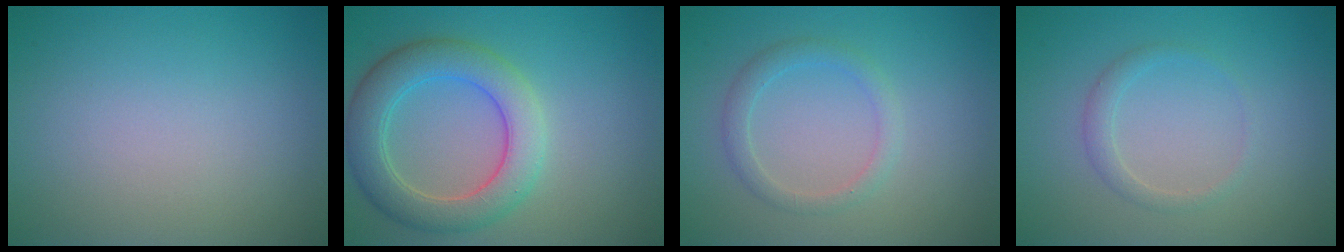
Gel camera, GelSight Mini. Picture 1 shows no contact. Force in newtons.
{"total": 5.8, "press": 5.8, "slide": 0.4}
{"total": 1.8, "press": 1.8, "slide": 0.0}
{"total": 1.4, "press": 1.4, "slide": 0.1}